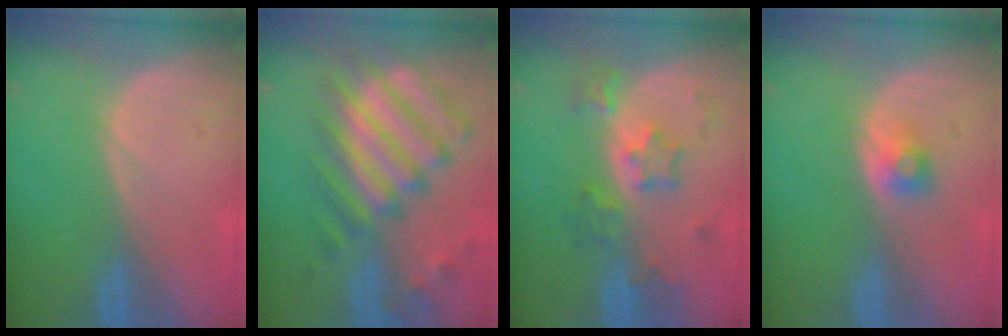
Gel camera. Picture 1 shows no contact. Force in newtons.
{"total": 11.8, "press": 10.4, "slide": 5.6}
{"total": 6.1, "press": 5.8, "slide": 1.7}
{"total": 2.2, "press": 2.2, "slide": 0.3}